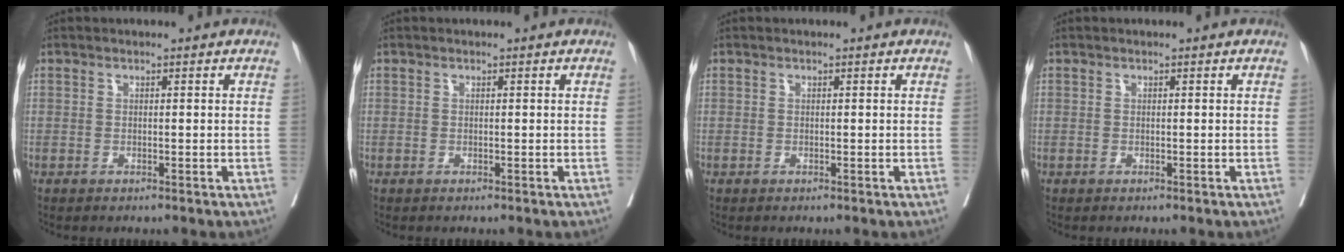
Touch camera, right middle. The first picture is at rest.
{"total": 0.0}
{"total": 0.0}
{"total": 0.0}